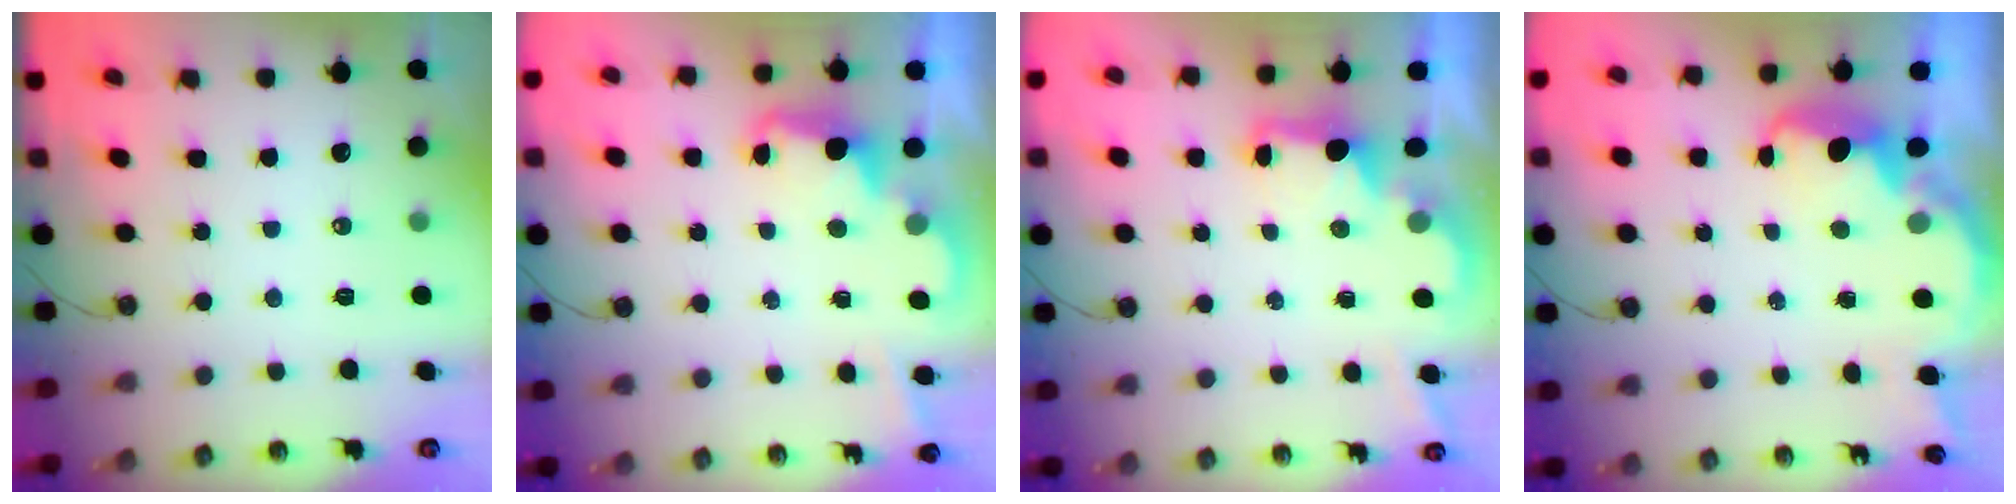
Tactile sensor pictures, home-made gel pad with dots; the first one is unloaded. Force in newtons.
{"total": 2.5, "press": 2.4, "slide": 0.6}
{"total": 2.2, "press": 2.1, "slide": 0.8}
{"total": 3.8, "press": 3.7, "slide": 0.7}